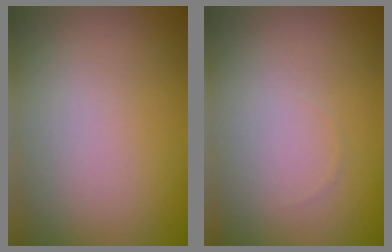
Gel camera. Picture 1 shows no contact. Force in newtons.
{"total": 0.0}